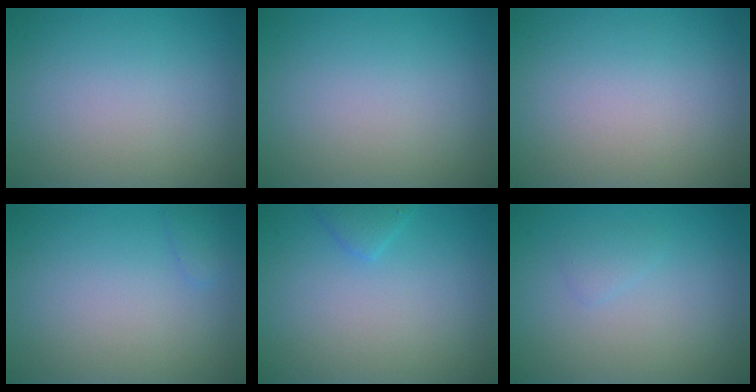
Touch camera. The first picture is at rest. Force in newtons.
{"total": 0.0}
{"total": 0.0}
{"total": 0.8, "press": 0.8, "slide": 0.0}
{"total": 1.3, "press": 1.3, "slide": 0.1}
{"total": 0.9, "press": 0.9, "slide": 0.0}